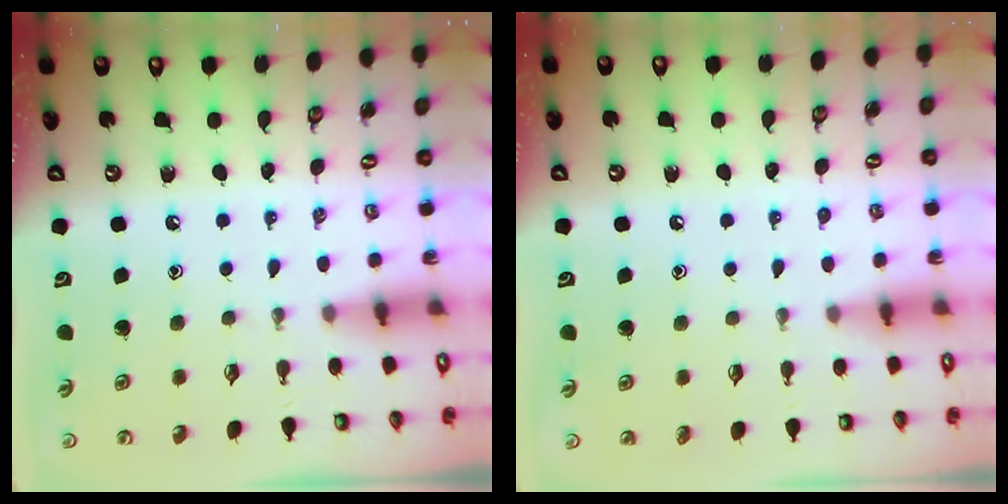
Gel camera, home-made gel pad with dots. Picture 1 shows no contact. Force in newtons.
{"total": 1.7, "press": 1.7, "slide": 0.2}